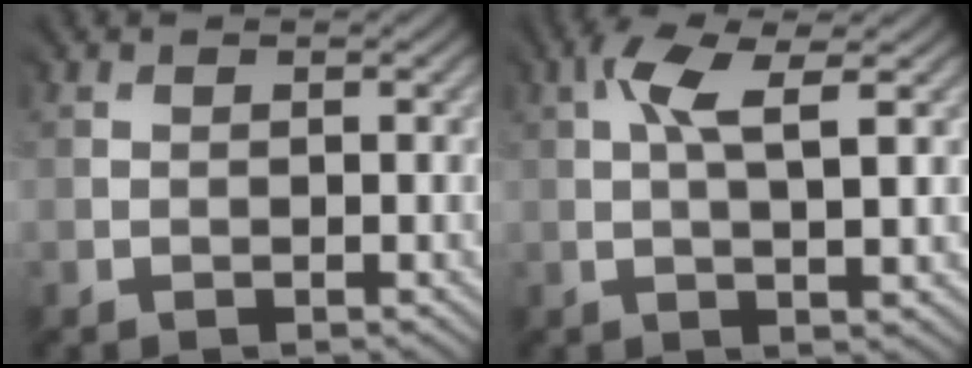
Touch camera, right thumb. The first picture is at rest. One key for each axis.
{"total": 6.7, "fx": 2.0, "fy": 1.6, "fz": 6.1, "tx": -0.133, "ty": 0.004, "tz": 0.038}